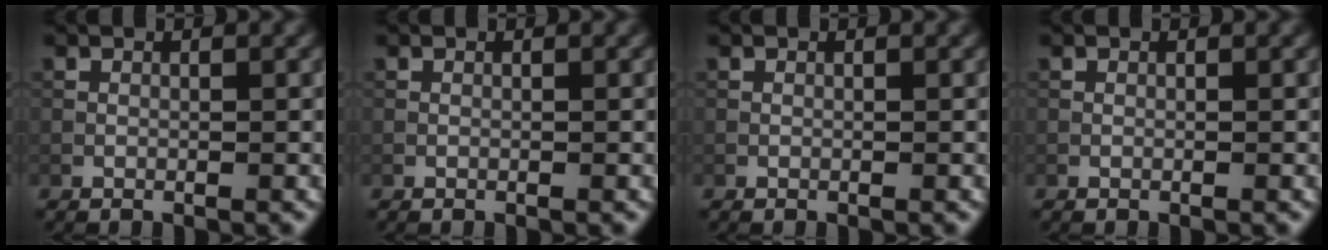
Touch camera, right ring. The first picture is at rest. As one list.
[{"total": 0.0}, {"total": 0.0}, {"total": 0.0}]